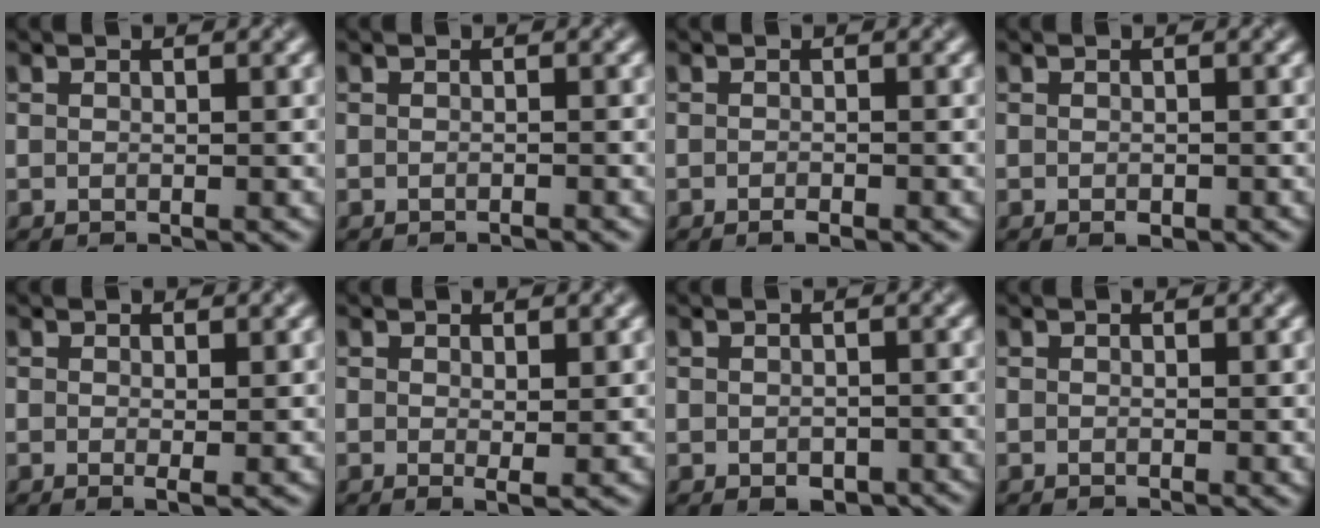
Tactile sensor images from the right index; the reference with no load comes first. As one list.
[{"total": 0.5, "force": [-0.5, 0.0, 0.3], "torque": [-0.003, -0.002, -0.006]}, {"total": 0.7, "force": [-0.6, 0.1, 0.4], "torque": [-0.009, -0.002, -0.011]}, {"total": 0.6, "force": [-0.3, 0.5, 0.3], "torque": [-0.006, 0.000, -0.002]}, {"total": 0.7, "force": [0.1, 0.1, 0.7], "torque": [-0.012, -0.005, 0.003]}, {"total": 1.1, "force": [0.3, 0.3, 1.0], "torque": [-0.016, -0.006, 0.008]}, {"total": 1.9, "force": [-1.0, 1.3, 1.0], "torque": [-0.012, -0.005, -0.011]}, {"total": 0.5, "force": [0.2, 0.2, 0.4], "torque": [-0.005, -0.003, 0.005]}]